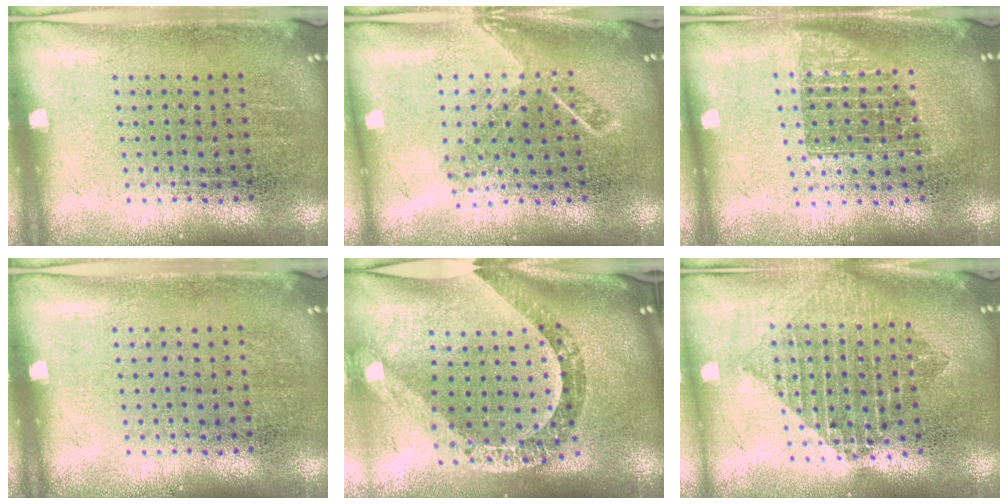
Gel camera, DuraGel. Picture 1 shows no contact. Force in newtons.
{"total": 1.8, "press": 1.3, "slide": 1.2}
{"total": 1.3, "press": 1.1, "slide": 0.8}
{"total": 0.0}
{"total": 2.5, "press": 2.0, "slide": 1.5}
{"total": 2.1, "press": 1.7, "slide": 1.2}